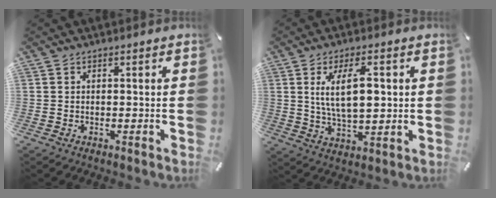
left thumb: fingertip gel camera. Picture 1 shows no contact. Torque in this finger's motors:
{"motor_torque": [1.66, 1.61, 1.04, -0.61, 0.13]}